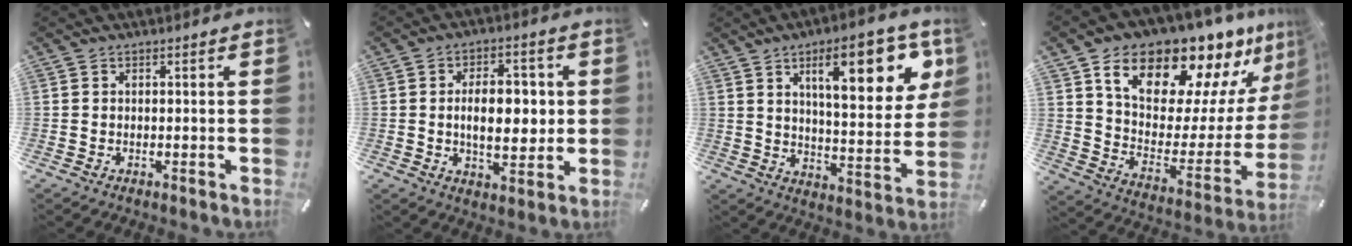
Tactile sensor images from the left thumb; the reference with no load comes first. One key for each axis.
{"total": 10.5, "fx": 0.4, "fy": 6.2, "fz": 8.5, "tx": -0.117, "ty": 0.006, "tz": 0.005}
{"total": 17.8, "fx": 8.5, "fy": 6.6, "fz": 14.2, "tx": -0.205, "ty": -0.029, "tz": 0.129}
{"total": 19.4, "fx": 14.6, "fy": 9.4, "fz": 8.6, "tx": -0.155, "ty": -0.112, "tz": 0.252}